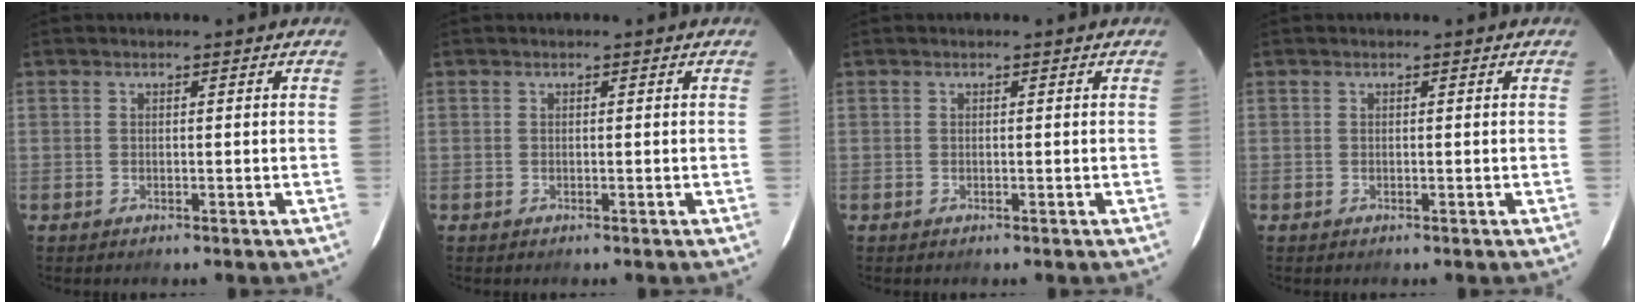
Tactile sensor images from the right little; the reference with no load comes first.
{"total": 0.0}
{"total": 0.0}
{"total": 0.0}